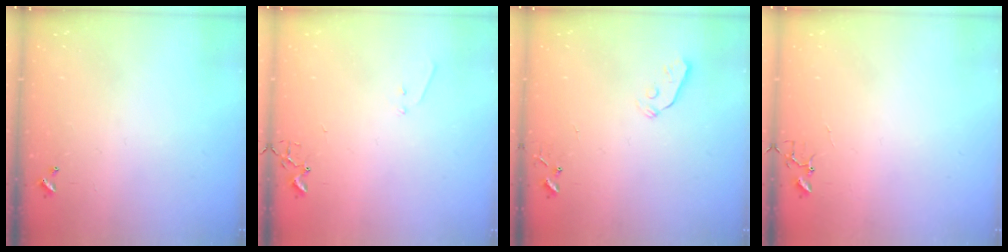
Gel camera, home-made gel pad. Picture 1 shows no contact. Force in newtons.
{"total": 5.7, "press": 5.7, "slide": 0.7}
{"total": 3.3, "press": 3.2, "slide": 0.7}
{"total": 3.4, "press": 3.4, "slide": 0.3}